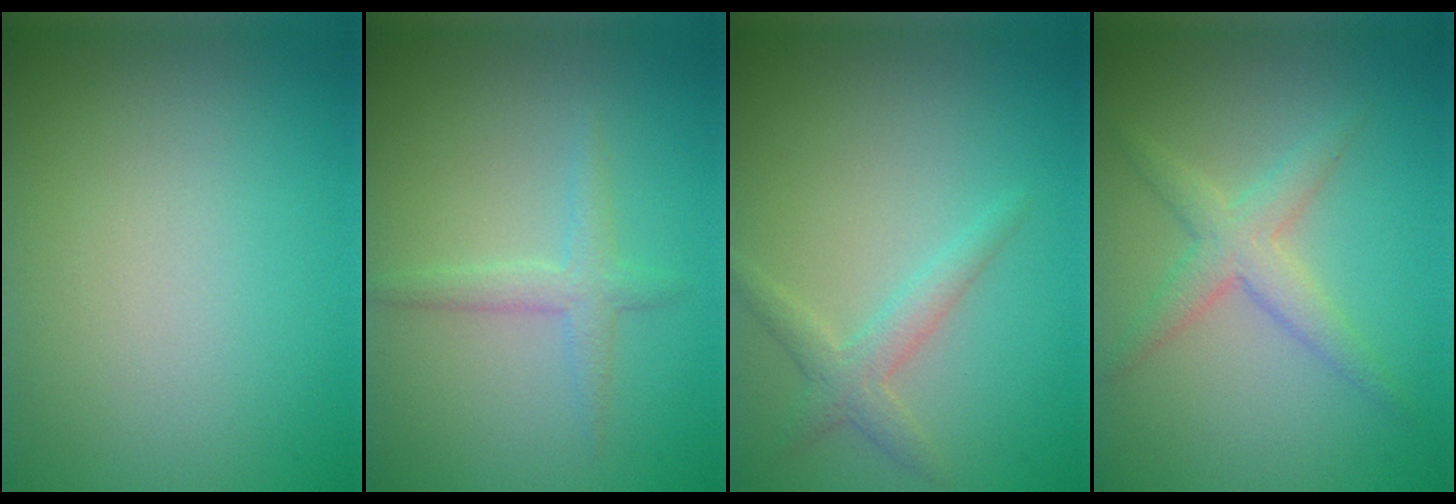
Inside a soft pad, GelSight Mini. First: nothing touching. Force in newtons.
{"total": 1.9, "press": 1.9, "slide": 0.2}
{"total": 2.2, "press": 2.2, "slide": 0.1}
{"total": 2.9, "press": 2.9, "slide": 0.1}